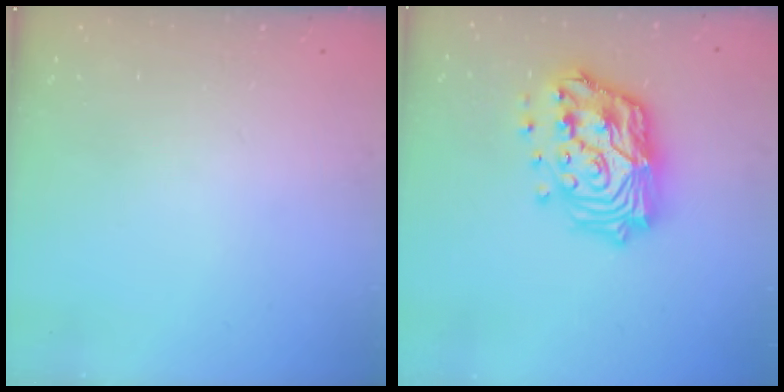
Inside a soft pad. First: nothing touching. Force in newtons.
{"total": 19.2, "press": 19.1, "slide": 1.8}